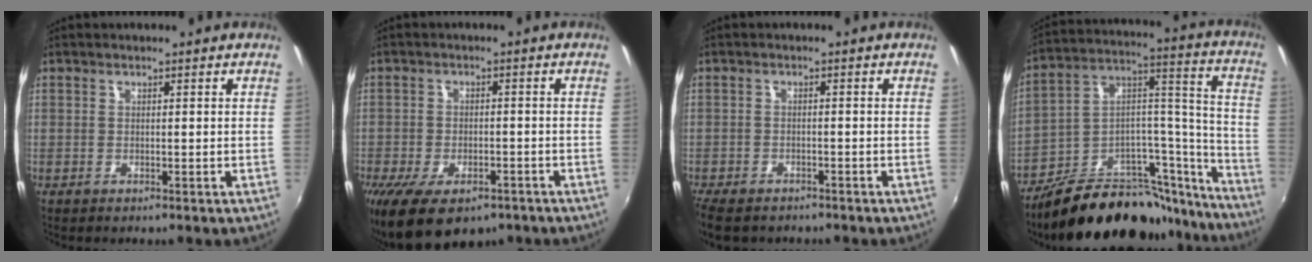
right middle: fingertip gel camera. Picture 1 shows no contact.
{"total": 11.5, "force": [-7.4, 5.4, 6.9], "torque": [-0.145, -0.035, -0.113]}
{"total": 7.6, "force": [-6.0, 3.1, 3.4], "torque": [-0.091, -0.029, -0.101]}
{"total": 28.0, "force": [-22.0, 11.4, 13.1], "torque": [-0.169, 0.071, -0.319]}